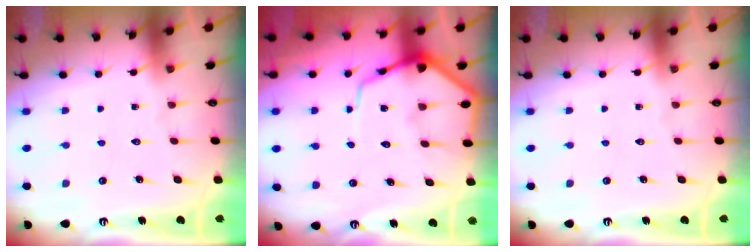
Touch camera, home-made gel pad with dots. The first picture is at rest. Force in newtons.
{"total": 9.4, "press": 9.3, "slide": 0.9}
{"total": 0.0}